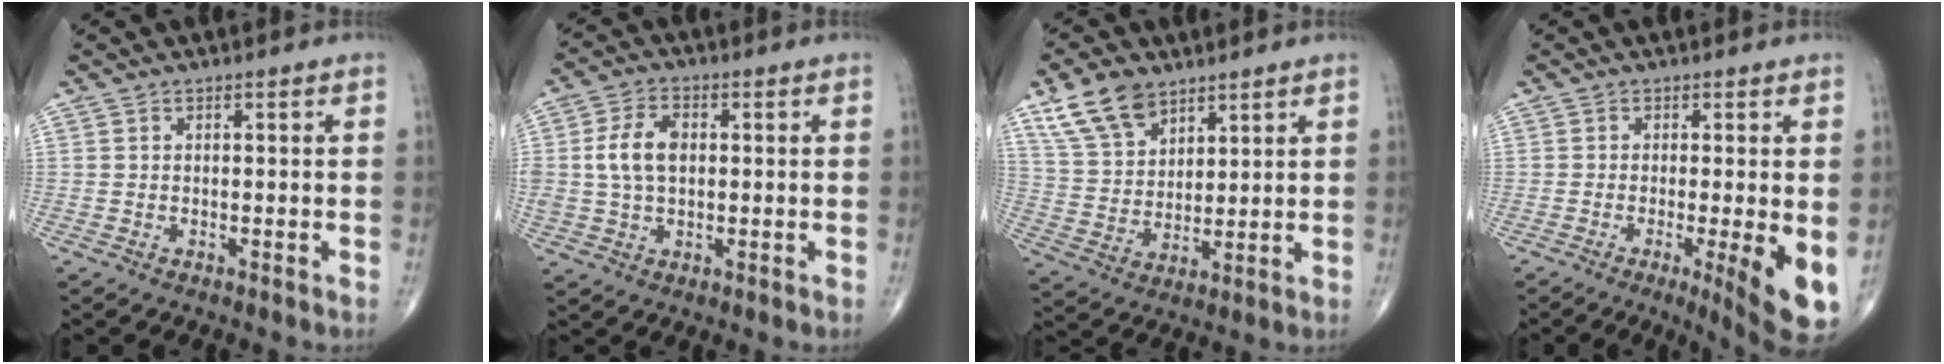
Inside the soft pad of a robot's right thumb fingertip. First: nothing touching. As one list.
[{"total": 7.8, "force": [0.8, 5.0, 5.9], "torque": [-0.110, 0.008, 0.016]}, {"total": 10.9, "force": [7.2, 6.1, 5.3], "torque": [-0.085, -0.027, 0.147]}, {"total": 9.8, "force": [-2.4, 2.1, 9.2], "torque": [-0.128, -0.023, -0.034]}]